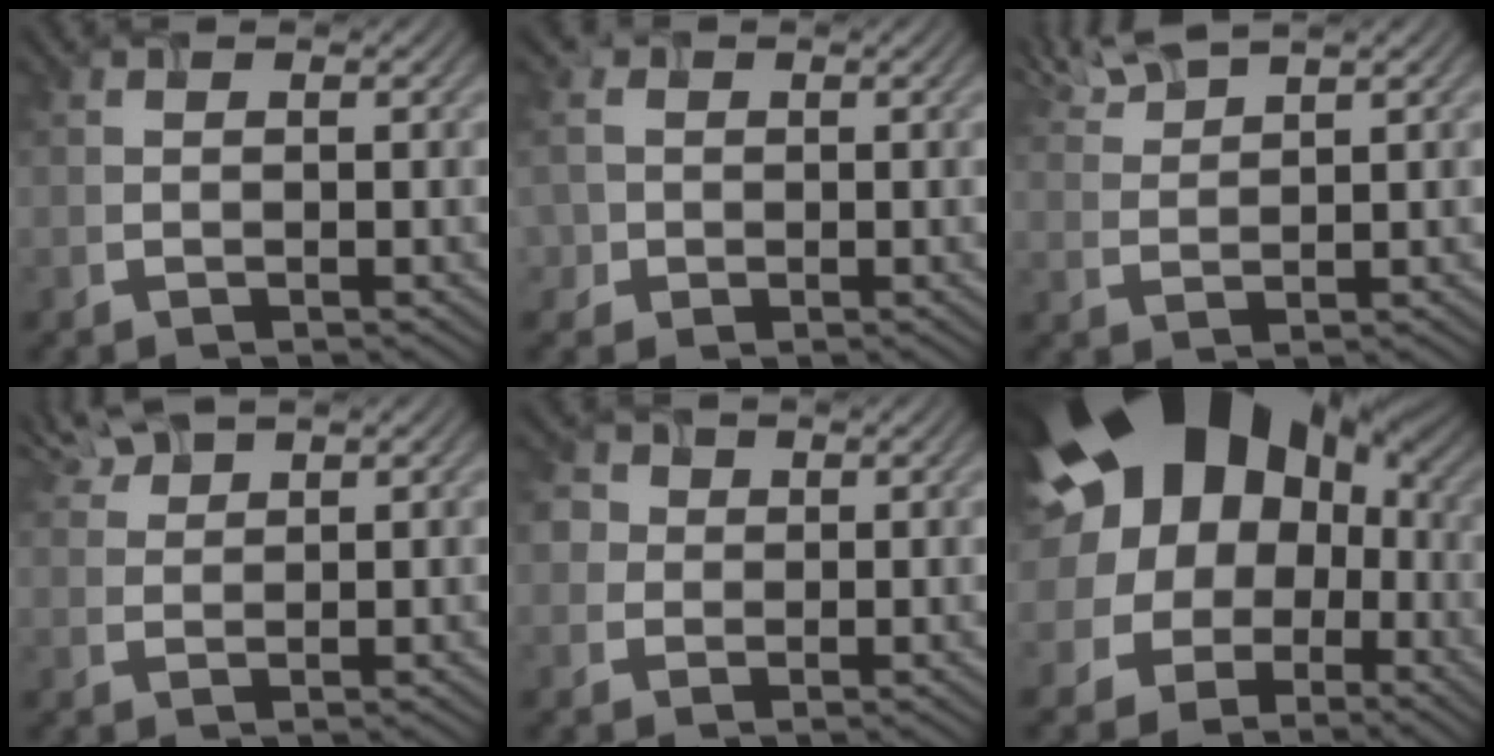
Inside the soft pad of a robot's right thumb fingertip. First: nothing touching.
{"total": 2.9, "force": [-0.2, 2.8, 0.7], "torque": [-0.036, 0.007, 0.006]}
{"total": 4.3, "force": [3.7, 0.5, 2.1], "torque": [-0.058, 0.020, 0.089]}
{"total": 3.9, "force": [3.1, 1.3, 2.0], "torque": [-0.053, 0.021, 0.075]}
{"total": 4.3, "force": [1.2, 3.7, 2.0], "torque": [-0.076, 0.027, 0.023]}
{"total": 21.8, "force": [4.3, 17.6, 12.2], "torque": [-0.225, 0.042, 0.057]}